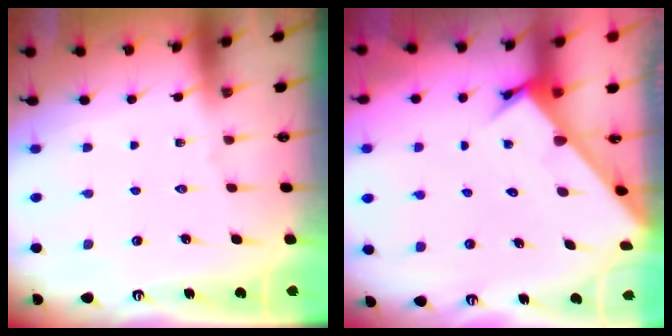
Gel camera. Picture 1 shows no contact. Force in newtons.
{"total": 3.6, "press": 3.6, "slide": 0.2}